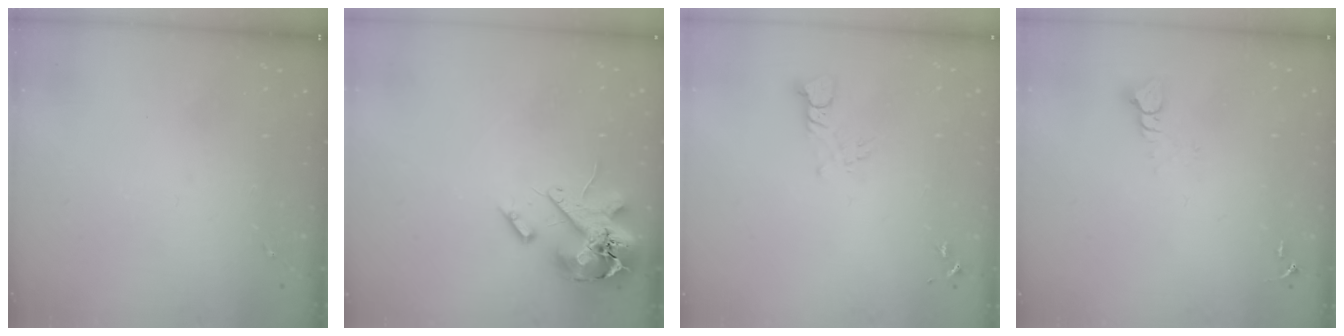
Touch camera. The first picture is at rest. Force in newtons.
{"total": 16.0, "press": 15.8, "slide": 2.6}
{"total": 3.4, "press": 3.4, "slide": 0.3}
{"total": 3.5, "press": 3.5, "slide": 0.2}